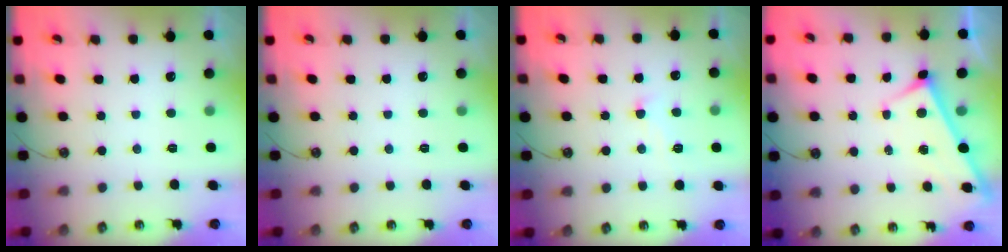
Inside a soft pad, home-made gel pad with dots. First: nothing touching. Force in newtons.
{"total": 0.8, "press": 0.8, "slide": 0.1}
{"total": 0.7, "press": 0.3, "slide": 0.7}
{"total": 3.3, "press": 3.2, "slide": 0.3}